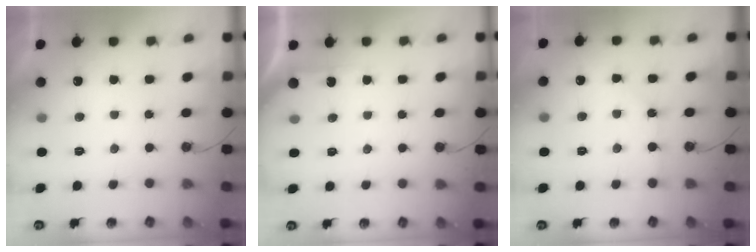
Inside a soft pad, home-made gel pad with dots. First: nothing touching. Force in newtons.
{"total": 2.8, "press": 2.8, "slide": 0.3}
{"total": 0.9, "press": 0.9, "slide": 0.1}